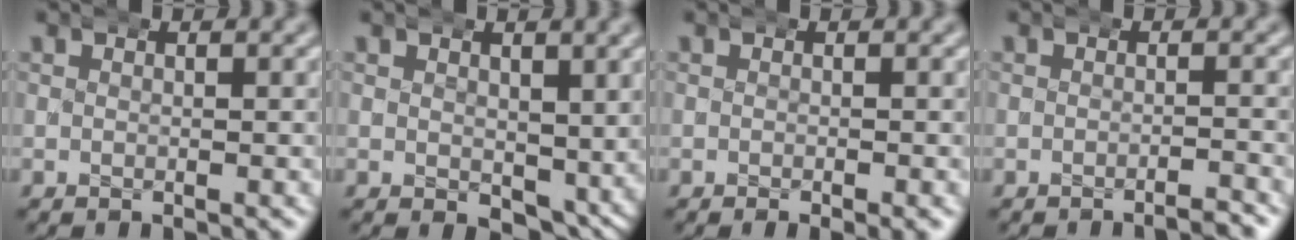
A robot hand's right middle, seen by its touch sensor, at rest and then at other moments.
{"total": 2.7, "force": [-0.4, 1.7, 2.1], "torque": [-0.025, -0.019, 0.000]}
{"total": 1.1, "force": [-0.6, 0.2, 1.0], "torque": [-0.011, -0.001, -0.010]}
{"total": 1.4, "force": [-1.4, 0.0, 0.5], "torque": [-0.004, 0.009, -0.030]}